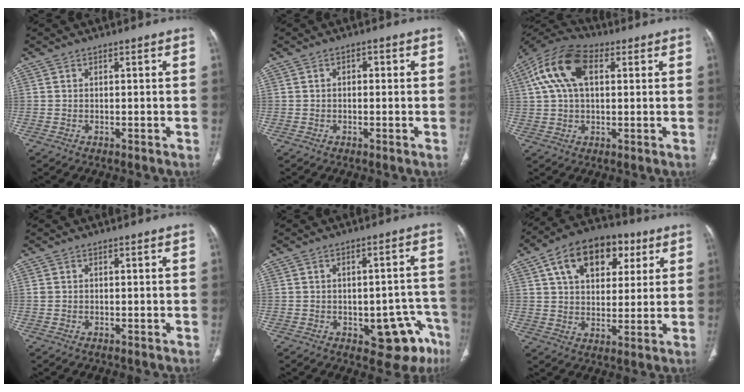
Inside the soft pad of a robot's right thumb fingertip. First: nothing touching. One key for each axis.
{"total": 1.3, "fx": 0.1, "fy": 0.9, "fz": 0.9, "tx": -0.008, "ty": 0.006, "tz": -0.002}
{"total": 13.7, "fx": 3.9, "fy": 7.8, "fz": 10.5, "tx": -0.208, "ty": 0.028, "tz": 0.067}
{"total": 0.6, "fx": 0.1, "fy": 0.5, "fz": 0.2, "tx": 0.002, "ty": 0.002, "tz": 0.003}
{"total": 10.9, "fx": -4.9, "fy": 5.6, "fz": 7.9, "tx": -0.055, "ty": 0.037, "tz": -0.053}
{"total": 16.6, "fx": 7.1, "fy": 10.6, "fz": 10.7, "tx": -0.135, "ty": 0.001, "tz": 0.111}